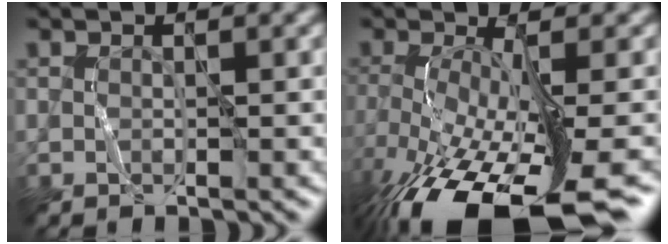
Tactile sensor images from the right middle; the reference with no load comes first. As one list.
[{"total": 13.0, "force": [-7.0, 3.6, 10.4], "torque": [-0.203, -0.041, -0.107]}]